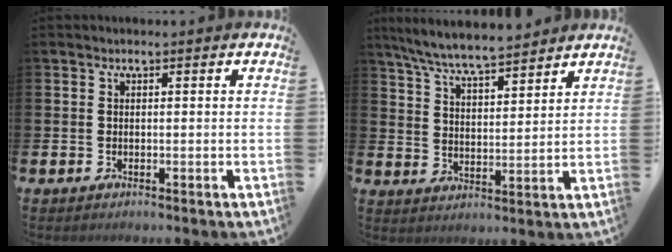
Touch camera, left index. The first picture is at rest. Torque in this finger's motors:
{"motor_torque": [0.40, -0.26, 0.92, 0.15]}